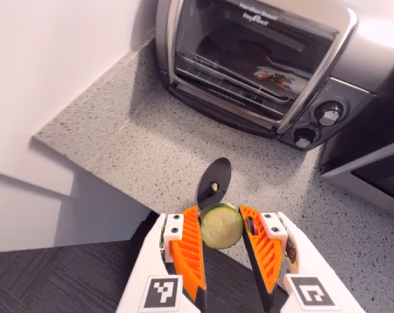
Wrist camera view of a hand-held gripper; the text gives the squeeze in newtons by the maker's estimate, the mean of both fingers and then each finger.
{"total": 9.2, "left": 8.7, "right": 9.7}